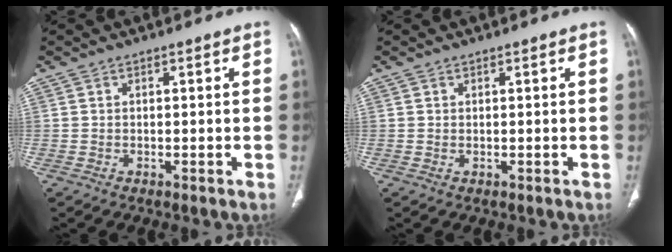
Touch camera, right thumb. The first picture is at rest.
{"total": 0.0}